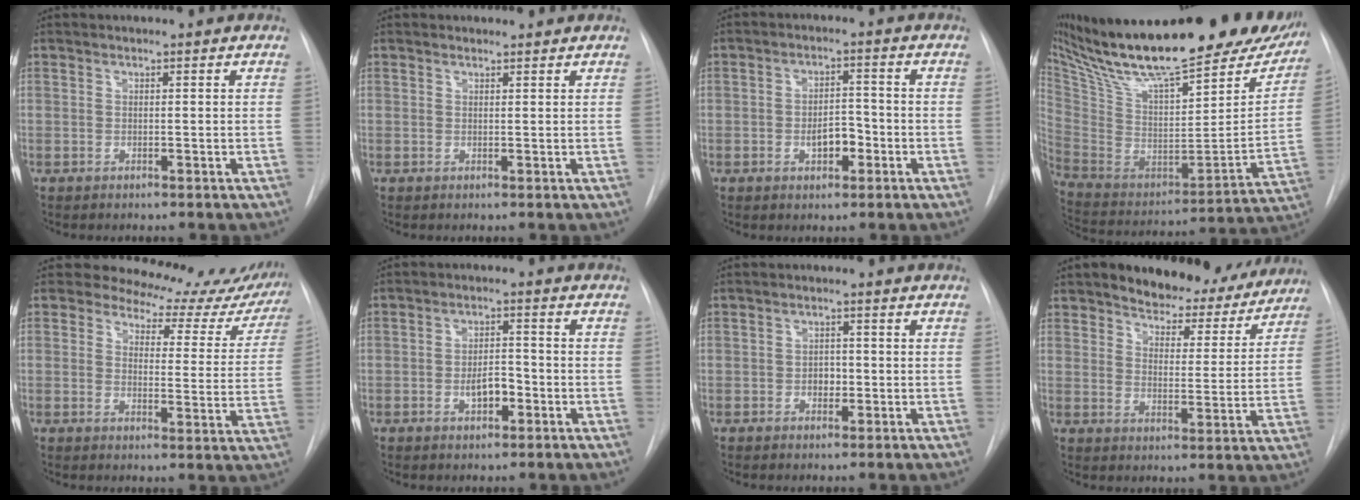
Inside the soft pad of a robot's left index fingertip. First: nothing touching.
{"total": 0.7, "force": [0.7, 0.2, -0.1], "torque": [-0.007, 0.003, 0.010]}
{"total": 4.3, "force": [-1.9, 2.1, 3.2], "torque": [-0.049, 0.002, -0.028]}
{"total": 35.7, "force": [27.7, 9.0, 20.7], "torque": [-0.352, -0.028, 0.403]}
{"total": 15.4, "force": [14.5, 4.8, 2.4], "torque": [0.004, -0.055, 0.146]}
{"total": 4.2, "force": [-1.8, 1.9, 3.3], "torque": [-0.053, 0.001, -0.029]}
{"total": 2.2, "force": [-0.8, 1.5, 1.4], "torque": [-0.018, 0.000, -0.012]}
{"total": 13.5, "force": [12.0, 5.1, 3.5], "torque": [-0.024, -0.021, 0.151]}